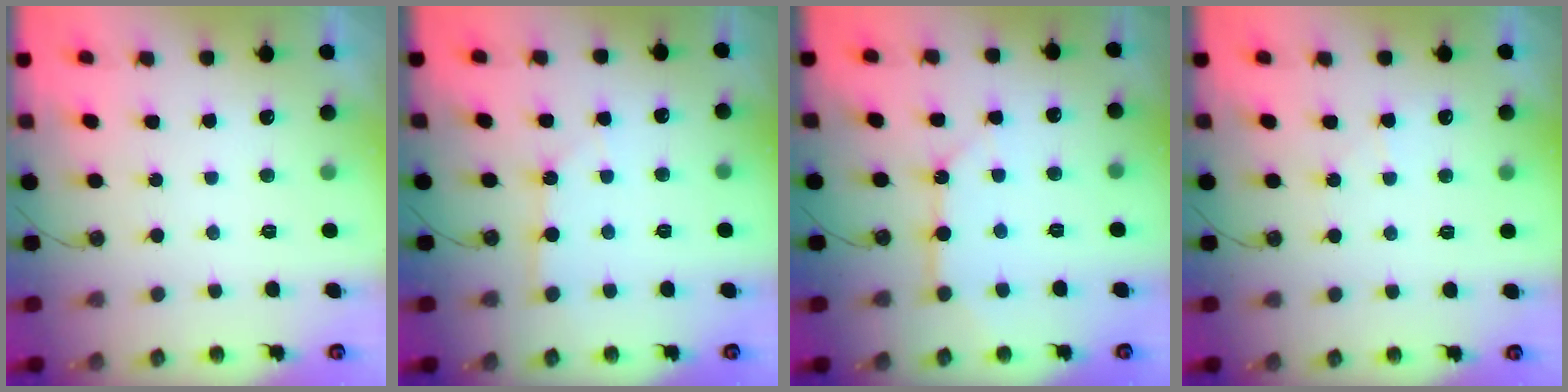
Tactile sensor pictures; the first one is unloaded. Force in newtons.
{"total": 2.0, "press": 2.0, "slide": 0.3}
{"total": 7.8, "press": 7.8, "slide": 0.3}
{"total": 4.4, "press": 4.4, "slide": 0.7}